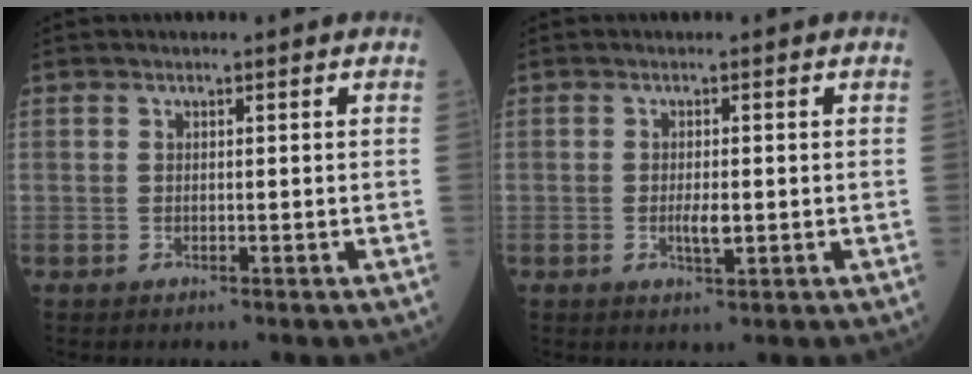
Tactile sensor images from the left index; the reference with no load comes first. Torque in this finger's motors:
{"motor_torque": [0.55, 0.27, 0.07, 0.02]}